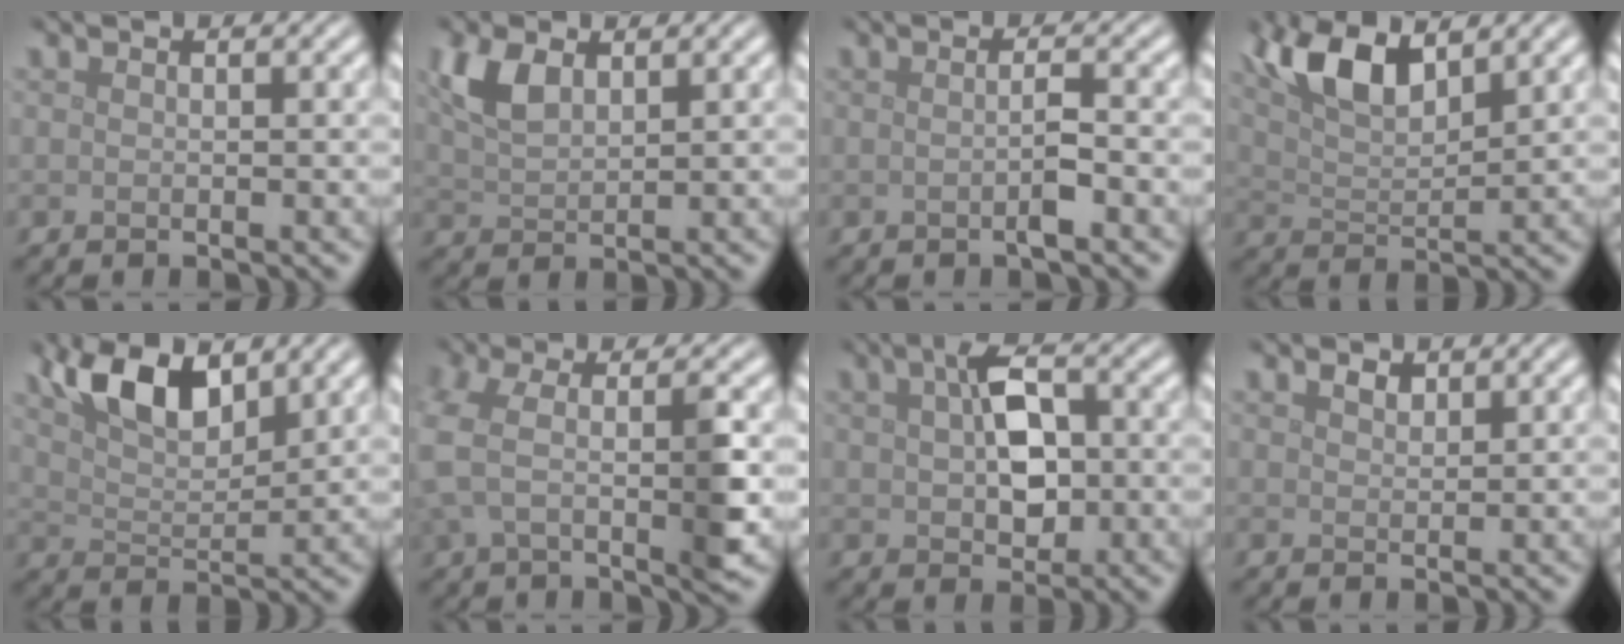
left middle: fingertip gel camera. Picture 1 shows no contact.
{"total": 3.7, "force": [1.9, 1.9, 2.5], "torque": [-0.065, 0.006, 0.040]}
{"total": 2.0, "force": [-0.3, 0.2, 1.9], "torque": [-0.034, 0.001, -0.008]}
{"total": 6.7, "force": [4.1, 2.5, 4.7], "torque": [-0.098, 0.012, 0.075]}
{"total": 6.5, "force": [4.2, 2.6, 4.2], "torque": [-0.083, 0.007, 0.075]}
{"total": 6.3, "force": [-0.6, 2.2, 5.9], "torque": [-0.128, -0.006, -0.016]}
{"total": 5.4, "force": [0.6, 3.2, 4.4], "torque": [-0.080, 0.010, 0.010]}
{"total": 1.0, "force": [0.8, 0.5, 0.3], "torque": [-0.008, 0.000, 0.016]}